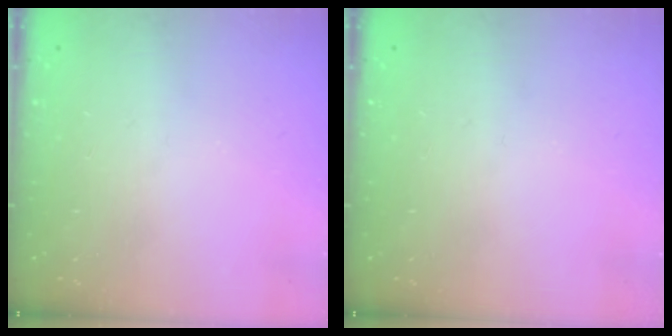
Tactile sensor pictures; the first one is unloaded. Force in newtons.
{"total": 0.0}